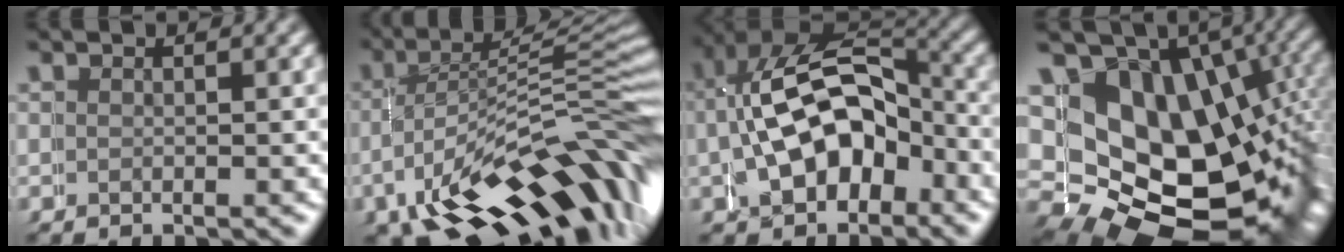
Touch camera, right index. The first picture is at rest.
{"total": 12.9, "force": [-6.2, 6.4, 9.3], "torque": [-0.132, -0.039, -0.072]}
{"total": 9.1, "force": [-1.0, 7.5, 5.1], "torque": [-0.122, -0.026, -0.007]}
{"total": 20.6, "force": [-3.1, 16.2, 12.4], "torque": [-0.221, -0.083, -0.019]}